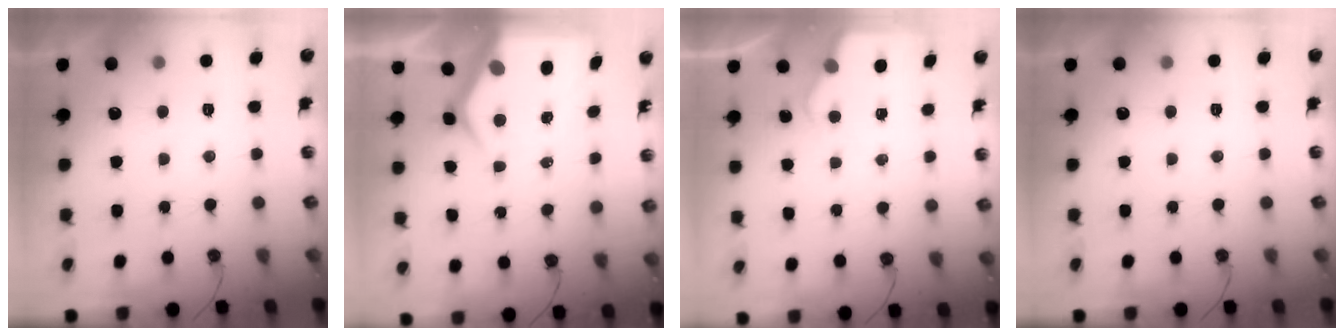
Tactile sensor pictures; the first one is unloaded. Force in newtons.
{"total": 9.4, "press": 9.3, "slide": 1.3}
{"total": 2.9, "press": 2.8, "slide": 0.4}
{"total": 0.0}